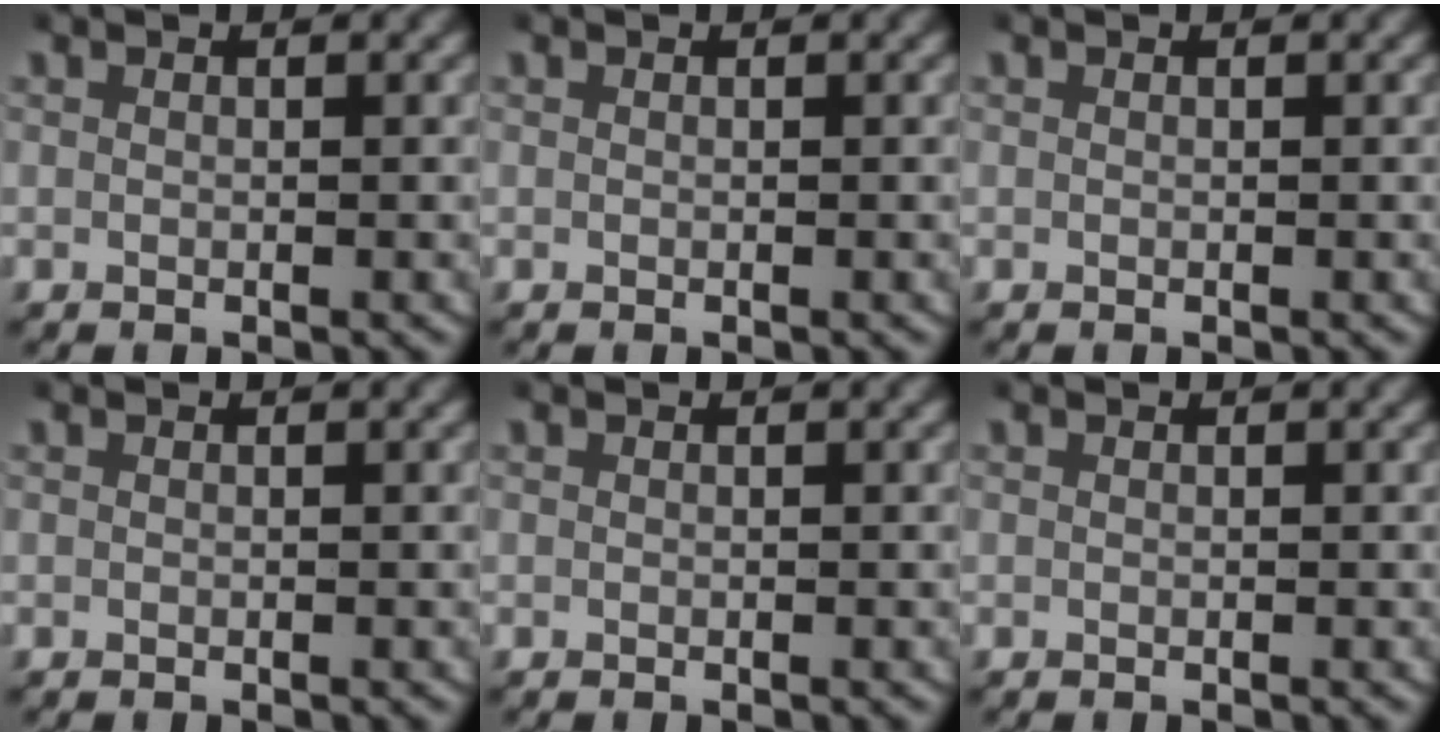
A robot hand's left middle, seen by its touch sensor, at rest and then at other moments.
{"total": 0.0}
{"total": 0.0}
{"total": 0.0}
{"total": 0.0}
{"total": 0.0}